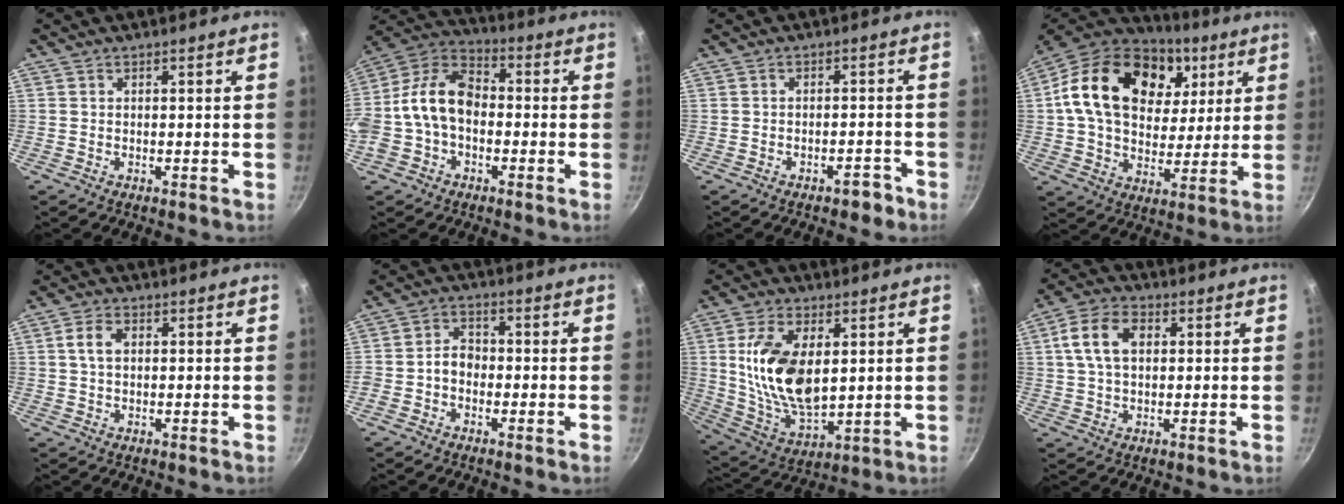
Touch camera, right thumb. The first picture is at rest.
{"total": 13.7, "force": [-1.5, 9.5, 9.8], "torque": [-0.161, 0.046, -0.048]}
{"total": 2.9, "force": [-2.1, 1.4, 1.5], "torque": [-0.007, 0.028, -0.019]}
{"total": 26.0, "force": [8.4, 17.9, 16.9], "torque": [-0.276, -0.006, 0.135]}
{"total": 4.0, "force": [0.8, 2.5, 3.0], "torque": [-0.050, 0.006, 0.012]}
{"total": 4.5, "force": [-1.2, 3.5, 2.5], "torque": [-0.022, 0.020, -0.030]}
{"total": 16.6, "force": [3.1, 9.1, 13.5], "torque": [-0.241, -0.020, 0.070]}
{"total": 9.3, "force": [2.1, 6.1, 6.7], "torque": [-0.117, 0.014, 0.030]}